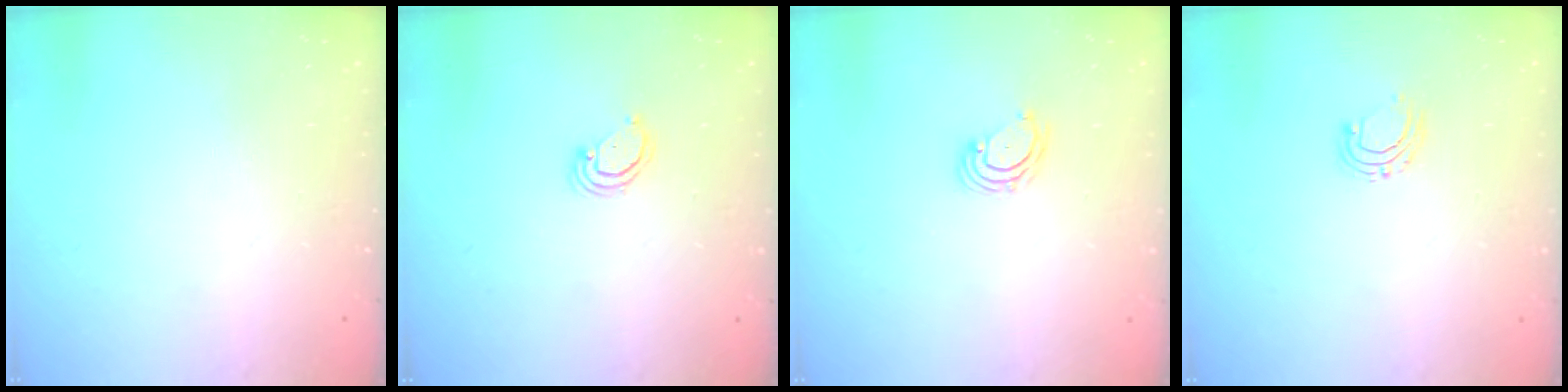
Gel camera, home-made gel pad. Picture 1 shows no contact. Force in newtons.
{"total": 2.6, "press": 2.6, "slide": 0.2}
{"total": 2.8, "press": 2.8, "slide": 0.3}
{"total": 5.2, "press": 5.2, "slide": 0.6}